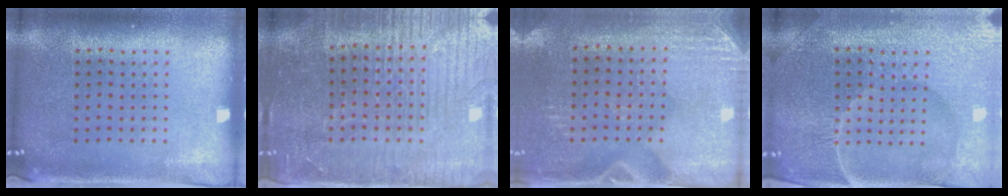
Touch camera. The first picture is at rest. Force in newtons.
{"total": 4.5, "press": 4.2, "slide": 1.6}
{"total": 2.9, "press": 2.5, "slide": 1.4}
{"total": 4.3, "press": 4.1, "slide": 1.2}